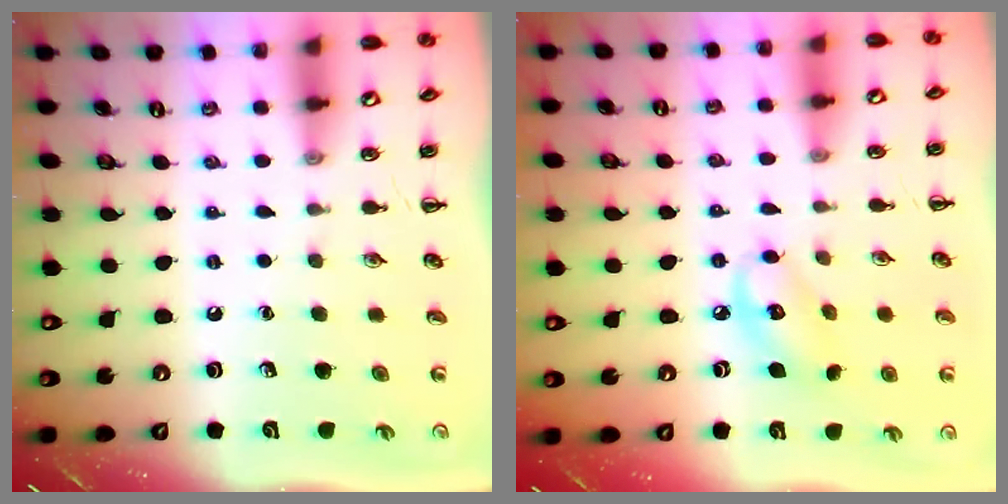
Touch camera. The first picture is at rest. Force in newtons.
{"total": 7.9, "press": 7.8, "slide": 1.2}